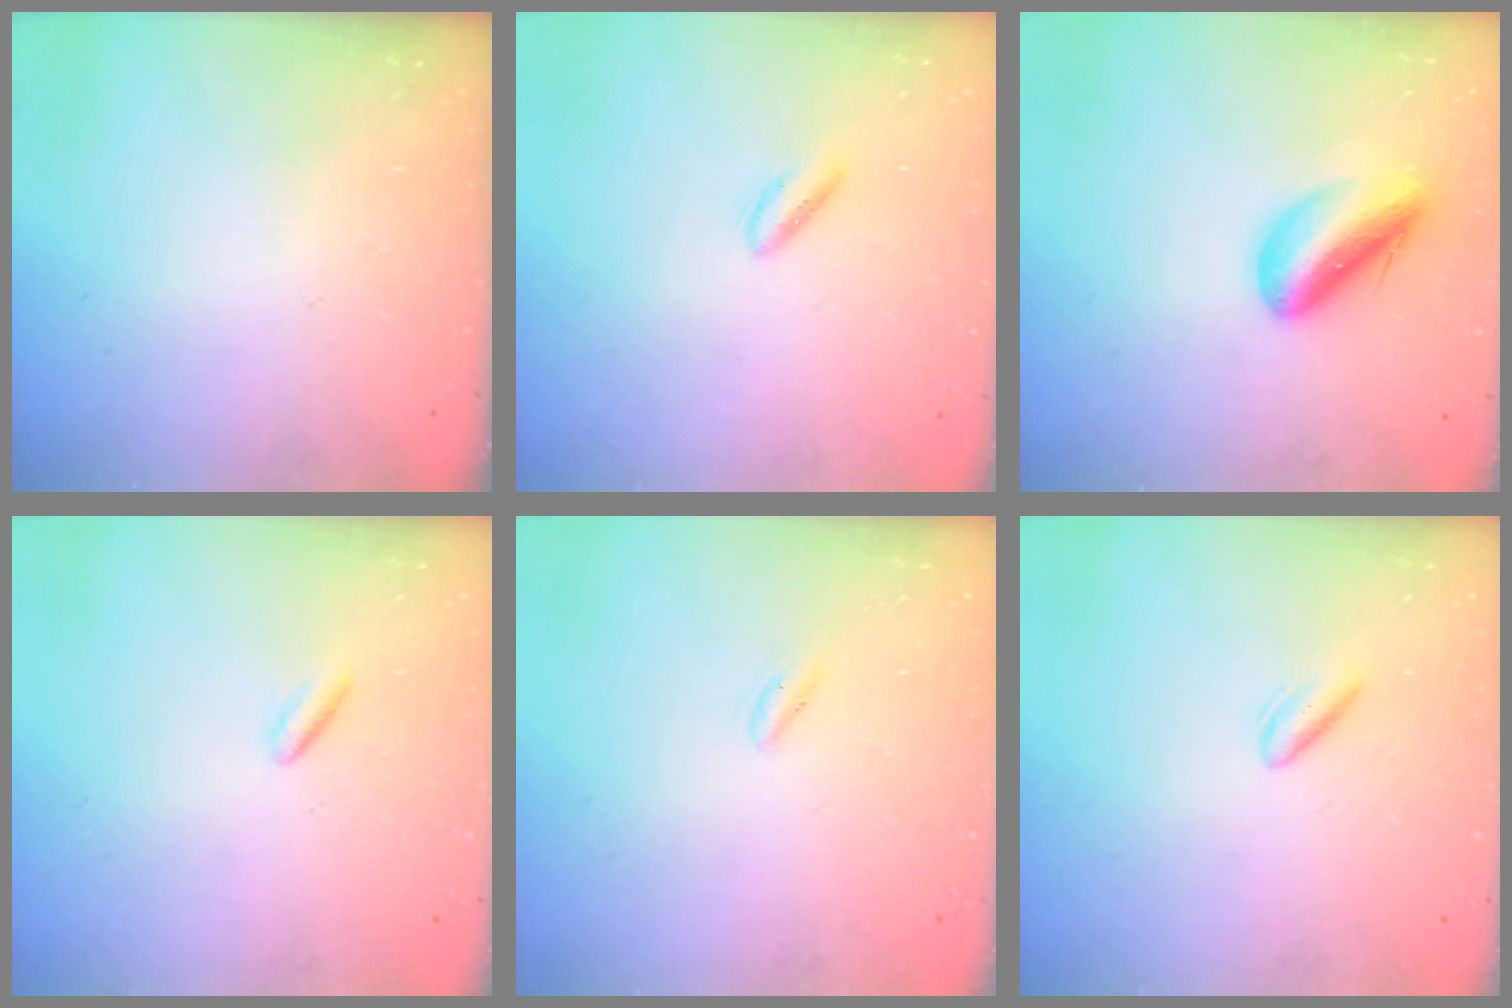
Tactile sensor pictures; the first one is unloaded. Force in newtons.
{"total": 2.7, "press": 2.5, "slide": 1.0}
{"total": 10.8, "press": 10.3, "slide": 3.3}
{"total": 0.8, "press": 0.5, "slide": 0.6}
{"total": 0.0}
{"total": 2.4, "press": 2.1, "slide": 1.2}